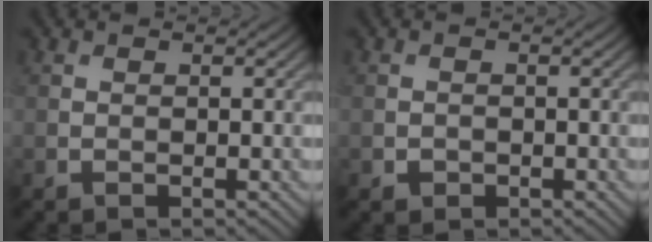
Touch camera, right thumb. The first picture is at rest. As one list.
[{"total": 0.9, "force": [-0.5, 0.7, 0.2], "torque": [0.000, -0.002, -0.011]}]